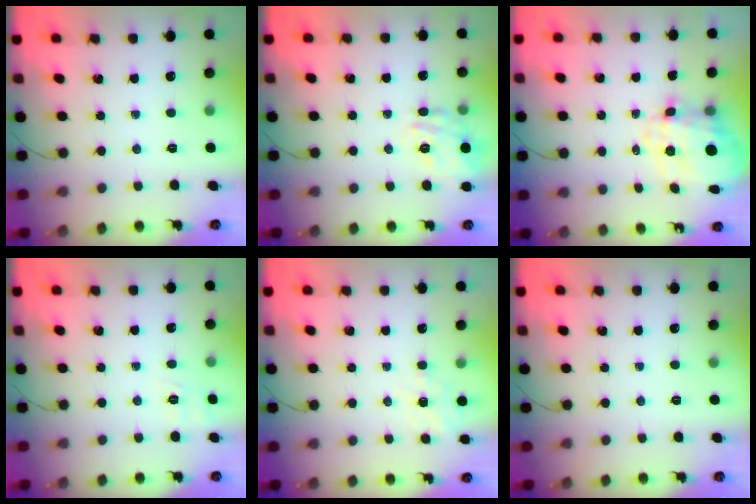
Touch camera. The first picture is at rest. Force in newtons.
{"total": 14.1, "press": 14.1, "slide": 0.9}
{"total": 11.0, "press": 10.8, "slide": 2.2}
{"total": 2.0, "press": 0.8, "slide": 1.8}
{"total": 6.0, "press": 5.6, "slide": 1.9}
{"total": 0.0}